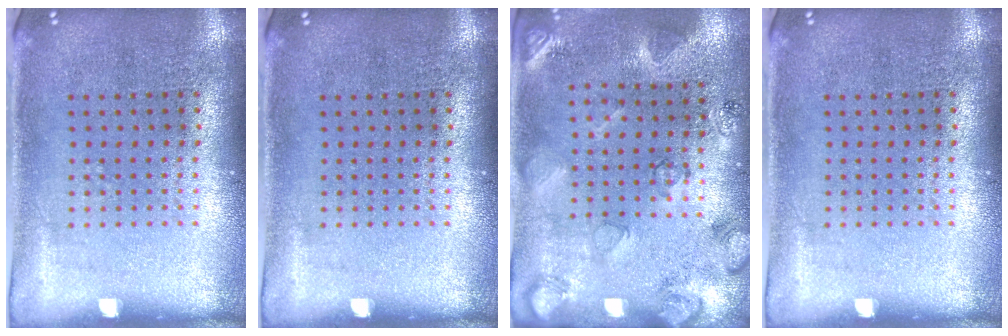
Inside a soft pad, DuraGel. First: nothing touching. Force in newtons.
{"total": 0.0}
{"total": 2.1, "press": 1.9, "slide": 1.0}
{"total": 0.0}